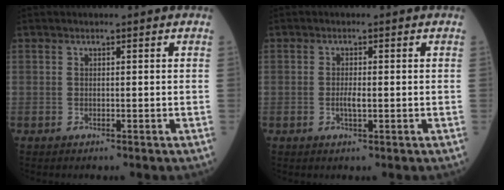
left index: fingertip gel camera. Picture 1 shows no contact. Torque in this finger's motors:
{"motor_torque": [0.11, 0.08, 0.03, 0.02]}